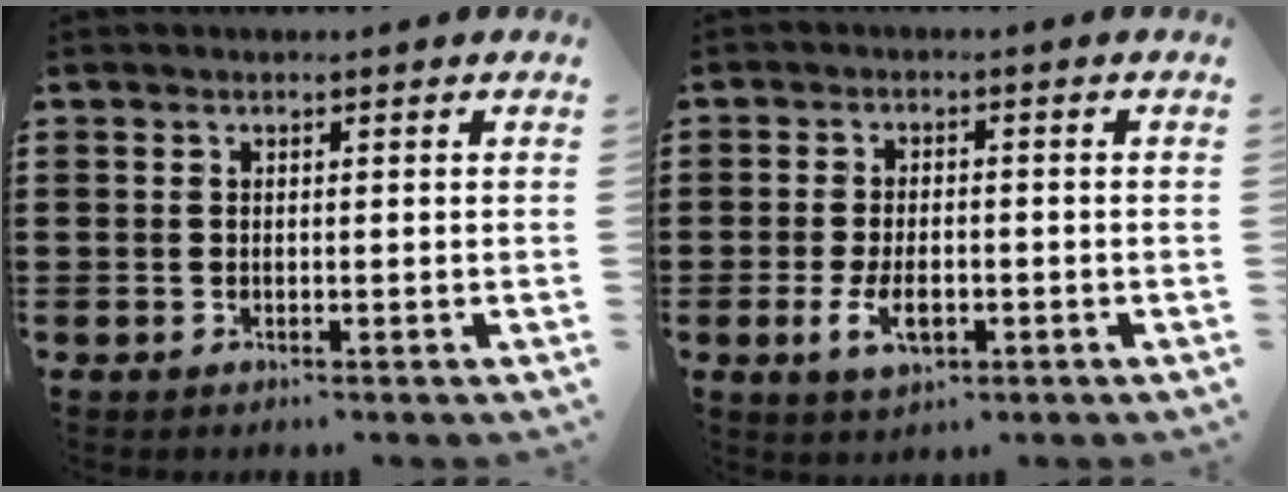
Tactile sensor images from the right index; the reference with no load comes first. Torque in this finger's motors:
{"motor_torque": [1.18, 0.96, 0.50, 0.12]}